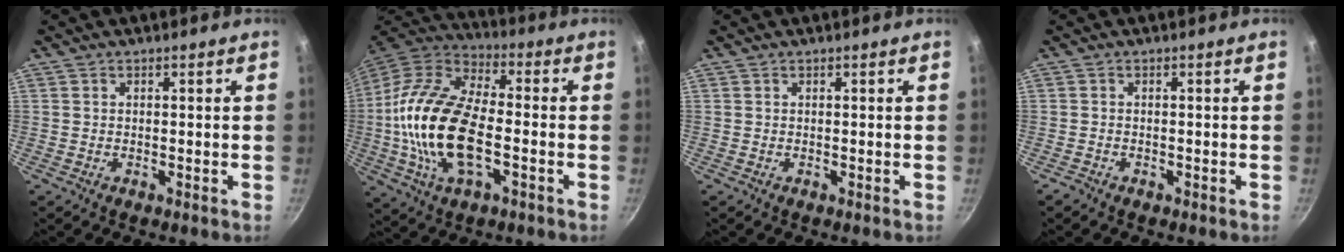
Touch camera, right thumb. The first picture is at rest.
{"total": 21.6, "force": [-3.3, 11.0, 18.3], "torque": [-0.353, 0.031, -0.071]}
{"total": 0.0}
{"total": 0.9, "force": [-0.8, 0.5, 0.2], "torque": [-0.012, 0.009, -0.014]}